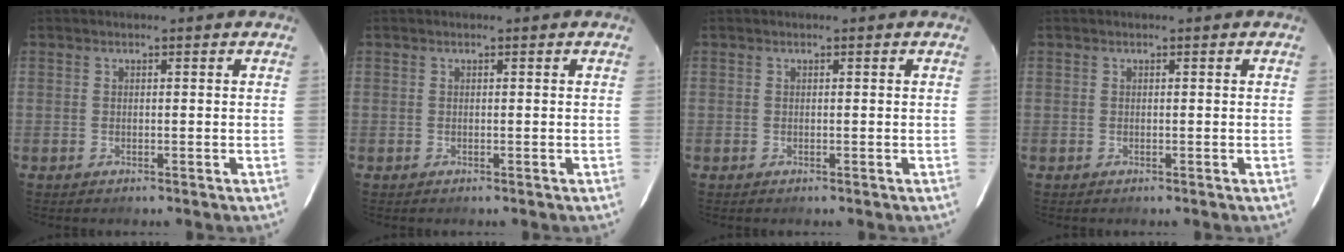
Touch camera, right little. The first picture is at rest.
{"total": 0.0}
{"total": 0.0}
{"total": 0.0}